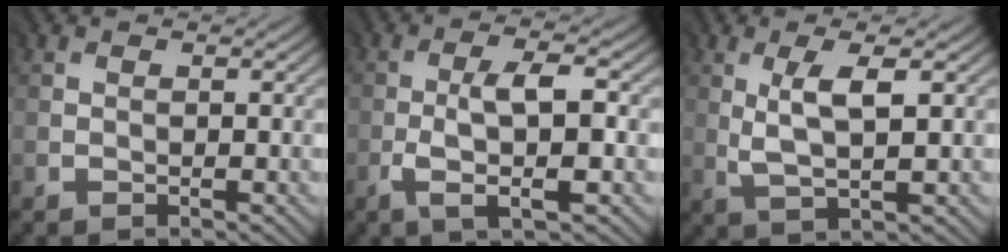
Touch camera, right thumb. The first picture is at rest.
{"total": 5.4, "force": [-1.5, 1.0, 5.1], "torque": [-0.099, 0.005, -0.026]}
{"total": 4.2, "force": [1.2, 0.9, 3.9], "torque": [-0.083, -0.003, 0.028]}